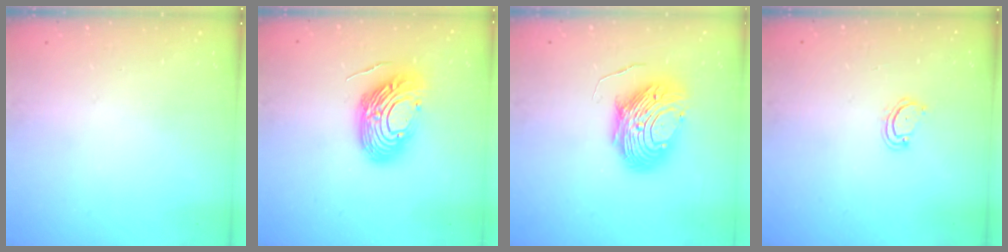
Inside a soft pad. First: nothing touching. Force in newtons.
{"total": 14.4, "press": 14.3, "slide": 2.2}
{"total": 10.5, "press": 10.4, "slide": 1.0}
{"total": 3.9, "press": 3.9, "slide": 0.3}